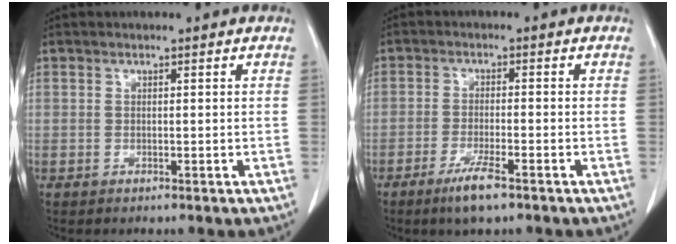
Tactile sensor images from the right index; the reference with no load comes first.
{"total": 5.0, "force": [-3.3, 0.5, 3.7], "torque": [-0.075, -0.009, -0.060]}